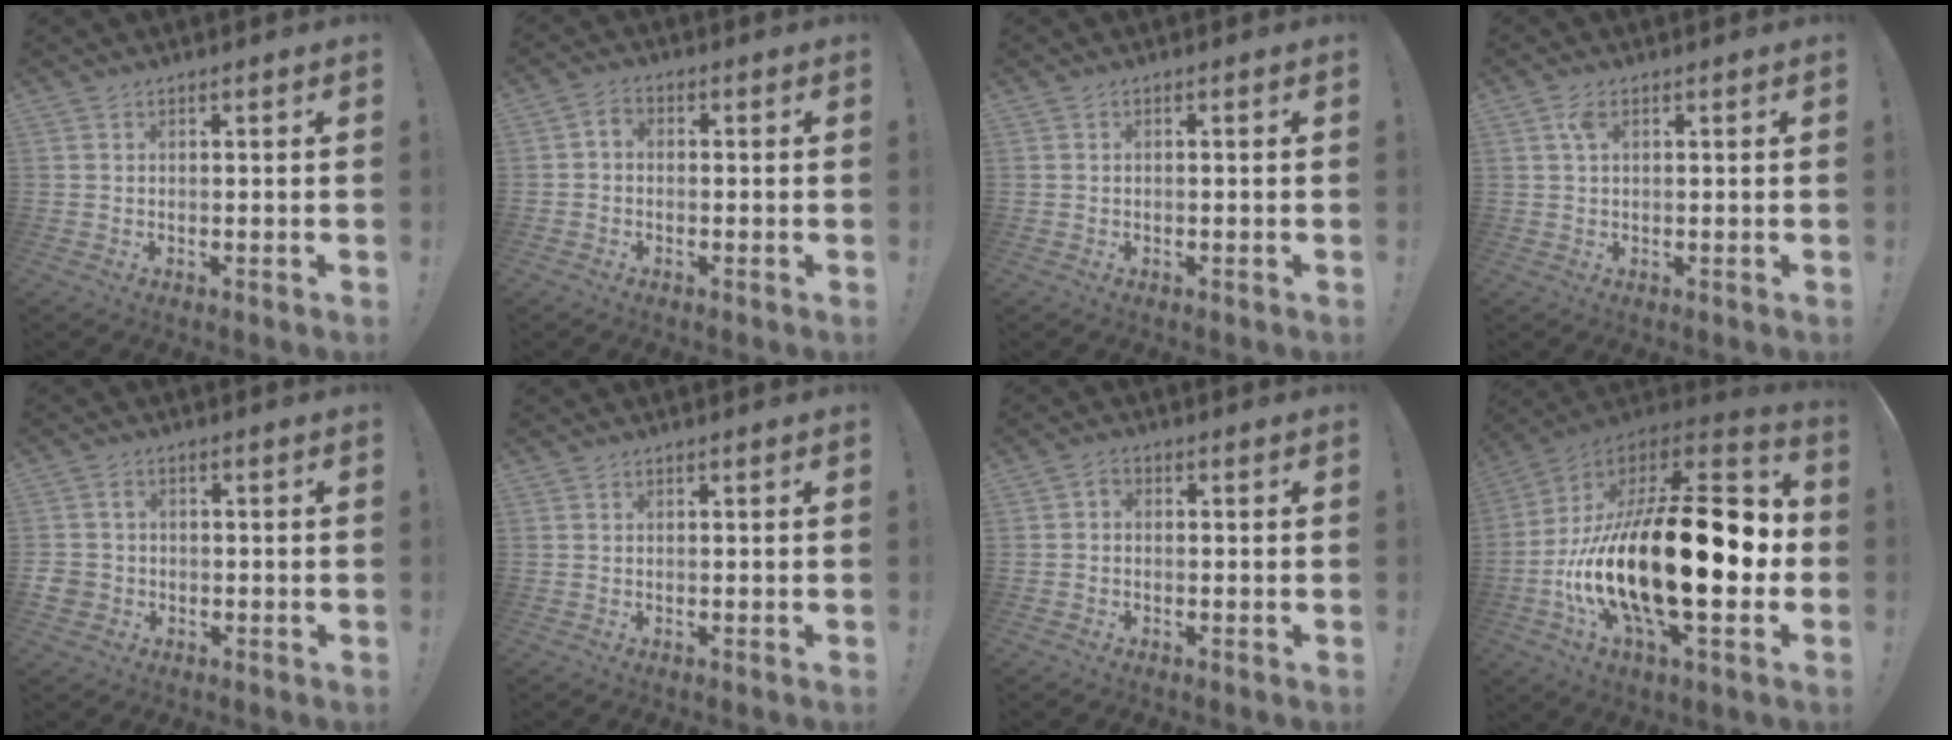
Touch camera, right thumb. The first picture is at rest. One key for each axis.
{"total": 2.3, "fx": -0.9, "fy": 1.7, "fz": 1.4, "tx": -0.032, "ty": 0.011, "tz": -0.014}
{"total": 0.0}
{"total": 3.1, "fx": 1.1, "fy": 1.5, "fz": 2.4, "tx": -0.041, "ty": 0.001, "tz": 0.017}
{"total": 4.3, "fx": -1.0, "fy": 3.7, "fz": 1.9, "tx": -0.046, "ty": 0.006, "tz": -0.017}
{"total": 0.0}
{"total": 1.6, "fx": -0.7, "fy": 1.1, "fz": 0.9, "tx": -0.023, "ty": 0.008, "tz": -0.012}
{"total": 30.5, "fx": -4.5, "fy": 12.1, "fz": 27.6, "tx": -0.514, "ty": 0.007, "tz": -0.073}